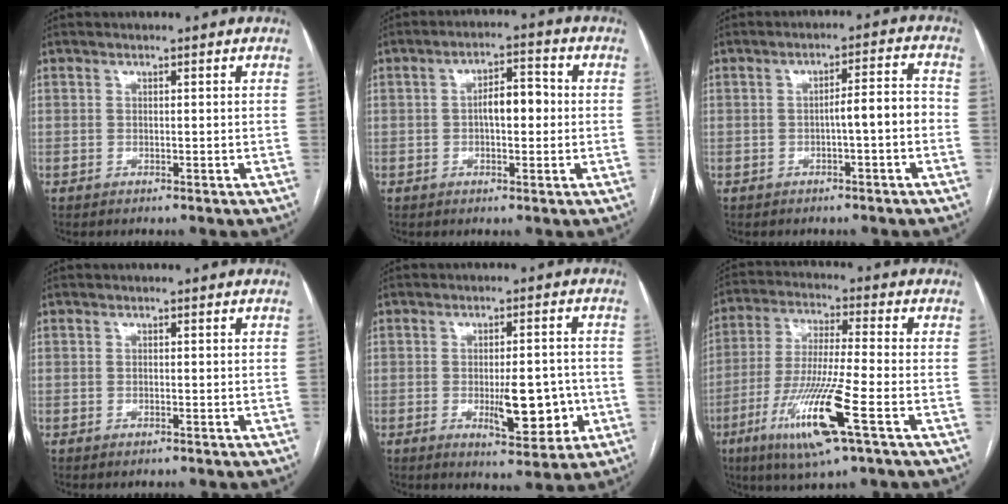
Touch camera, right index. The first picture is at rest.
{"total": 5.4, "force": [-0.2, 2.2, 4.9], "torque": [-0.080, 0.018, -0.004]}
{"total": 4.7, "force": [-1.4, 0.5, 4.5], "torque": [-0.061, 0.021, -0.018]}
{"total": 0.5, "force": [-0.3, 0.2, 0.4], "torque": [-0.009, -0.002, 0.000]}
{"total": 8.8, "force": [-2.1, 2.9, 8.1], "torque": [-0.115, -0.002, -0.024]}
{"total": 14.3, "force": [-6.0, 0.3, 13.0], "torque": [-0.264, -0.025, -0.110]}